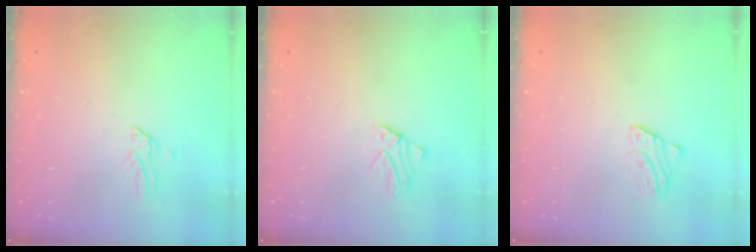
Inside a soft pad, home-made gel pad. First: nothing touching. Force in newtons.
{"total": 1.4, "press": 1.3, "slide": 0.1}
{"total": 1.8, "press": 1.8, "slide": 0.1}